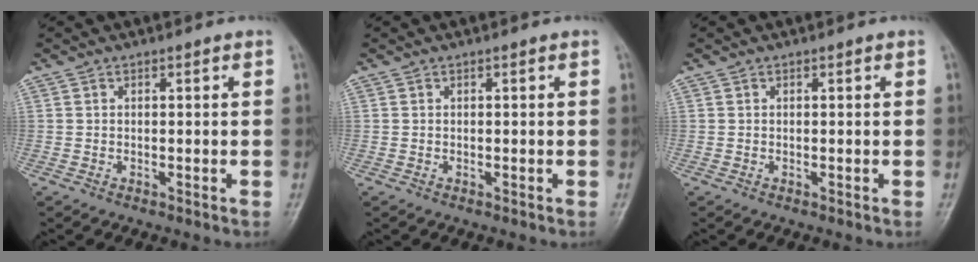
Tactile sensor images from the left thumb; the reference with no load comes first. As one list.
[{"total": 0.0}, {"total": 0.0}]